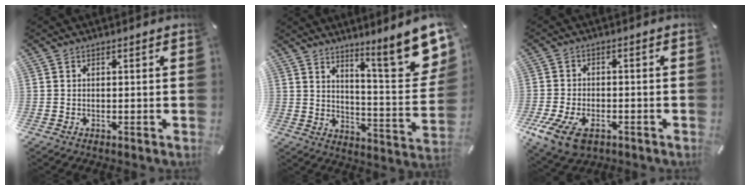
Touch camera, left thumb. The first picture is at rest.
{"total": 15.8, "force": [10.7, 3.2, 11.2], "torque": [-0.148, -0.095, 0.170]}
{"total": 9.3, "force": [-4.8, 5.6, 5.7], "torque": [-0.134, 0.010, -0.088]}